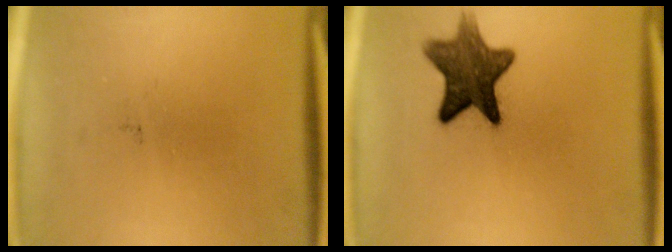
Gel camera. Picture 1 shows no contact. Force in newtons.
{"total": 10.7}